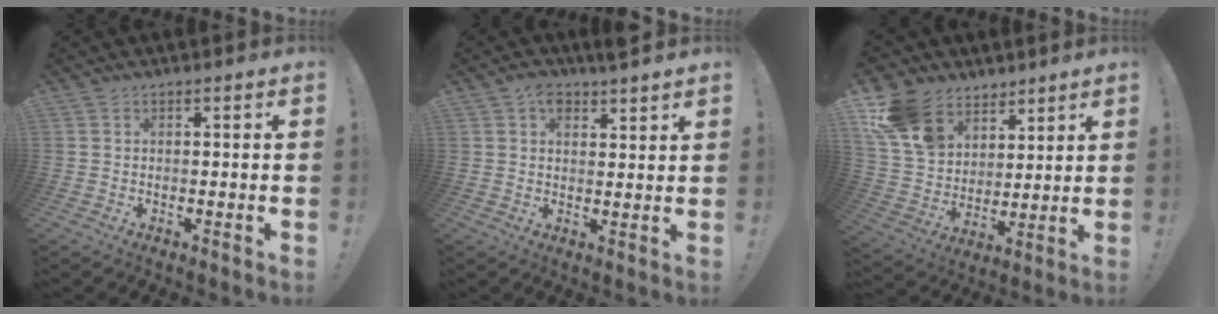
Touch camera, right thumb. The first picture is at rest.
{"total": 4.7, "force": [3.5, 2.2, 2.1], "torque": [-0.026, -0.013, 0.062]}
{"total": 16.6, "force": [9.9, 11.6, 6.6], "torque": [-0.133, -0.052, 0.194]}